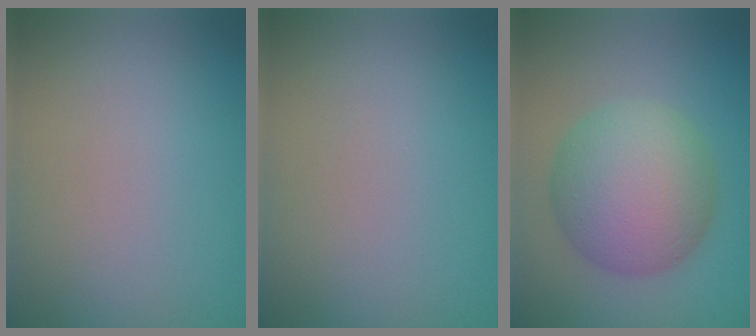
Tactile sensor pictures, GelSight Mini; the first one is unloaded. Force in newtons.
{"total": 0.0}
{"total": 8.7, "press": 8.7, "slide": 0.3}